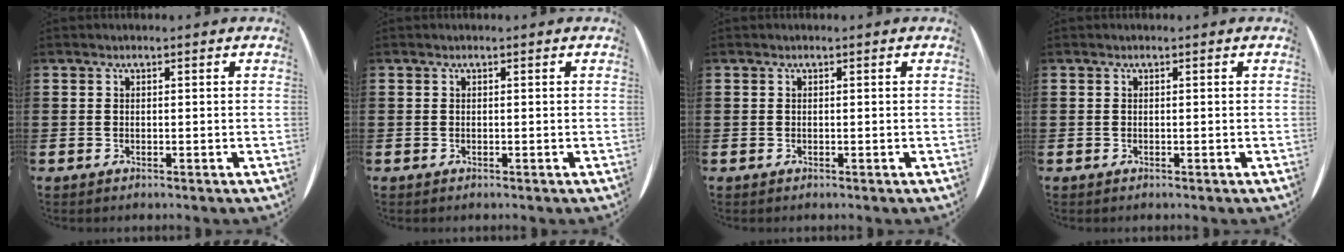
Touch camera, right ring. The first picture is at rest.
{"total": 0.0}
{"total": 0.0}
{"total": 0.0}